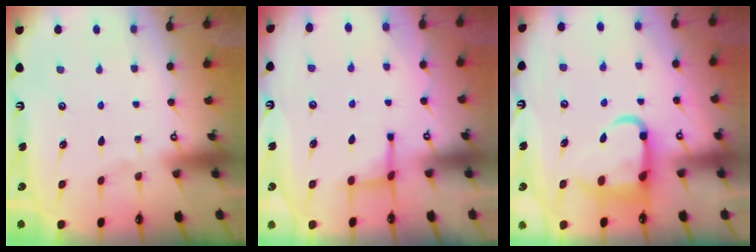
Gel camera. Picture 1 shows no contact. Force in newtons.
{"total": 3.1, "press": 3.0, "slide": 0.7}
{"total": 9.5, "press": 9.4, "slide": 1.3}